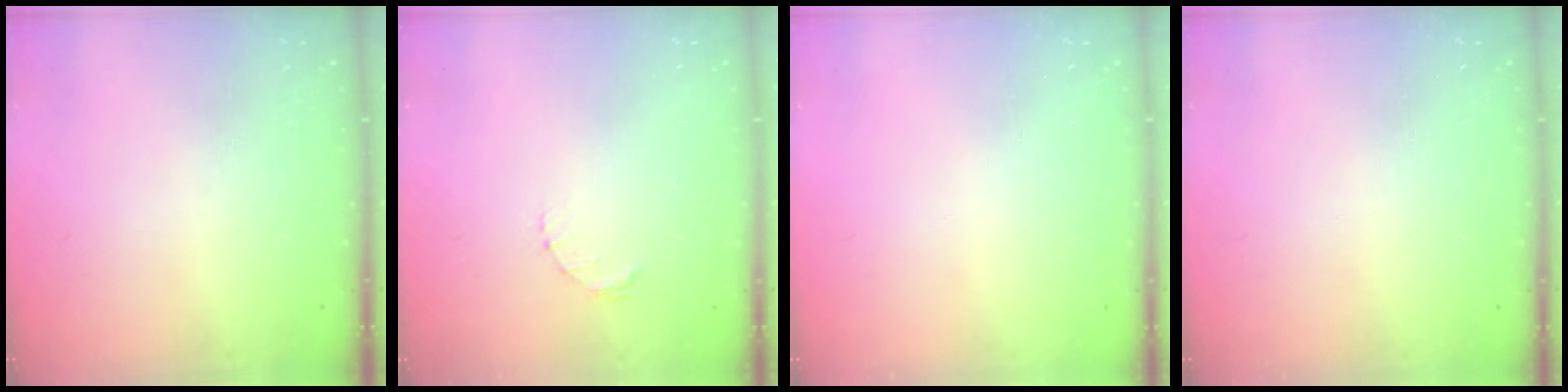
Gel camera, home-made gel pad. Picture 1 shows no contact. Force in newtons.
{"total": 1.6, "press": 1.5, "slide": 0.3}
{"total": 0.0}
{"total": 0.0}